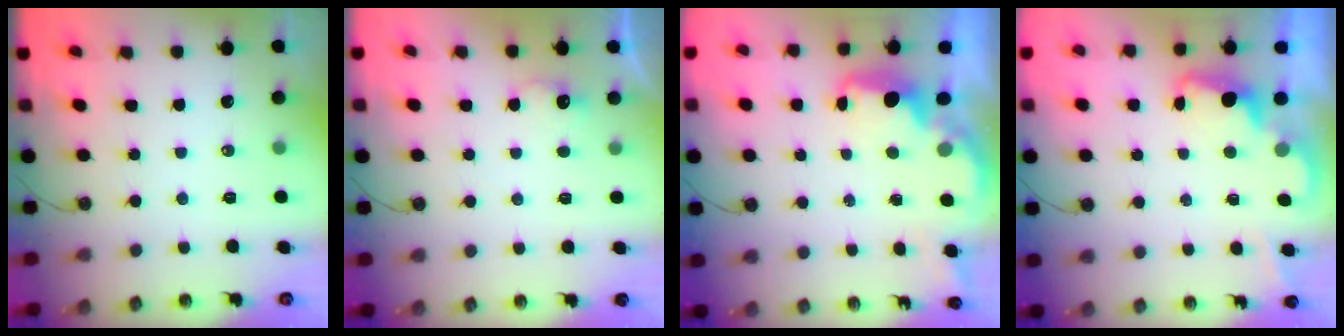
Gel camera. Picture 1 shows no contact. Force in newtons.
{"total": 5.1, "press": 5.0, "slide": 1.2}
{"total": 2.7, "press": 2.6, "slide": 0.5}
{"total": 2.4, "press": 2.3, "slide": 0.5}